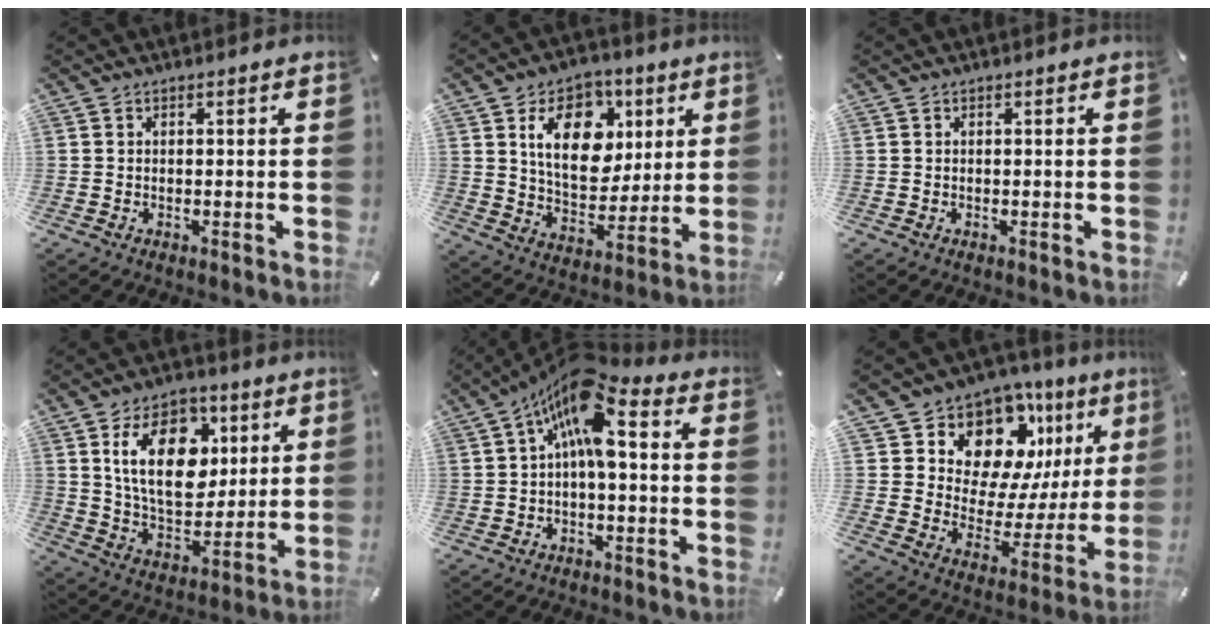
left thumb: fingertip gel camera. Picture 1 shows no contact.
{"total": 15.9, "force": [5.6, 11.3, 9.7], "torque": [-0.148, -0.002, 0.104]}
{"total": 0.0}
{"total": 17.9, "force": [5.8, 11.8, 12.1], "torque": [-0.207, 0.002, 0.103]}
{"total": 13.0, "force": [3.5, 5.5, 11.2], "torque": [-0.198, -0.021, 0.058]}
{"total": 13.7, "force": [9.3, 8.9, 4.6], "torque": [-0.067, -0.088, 0.160]}